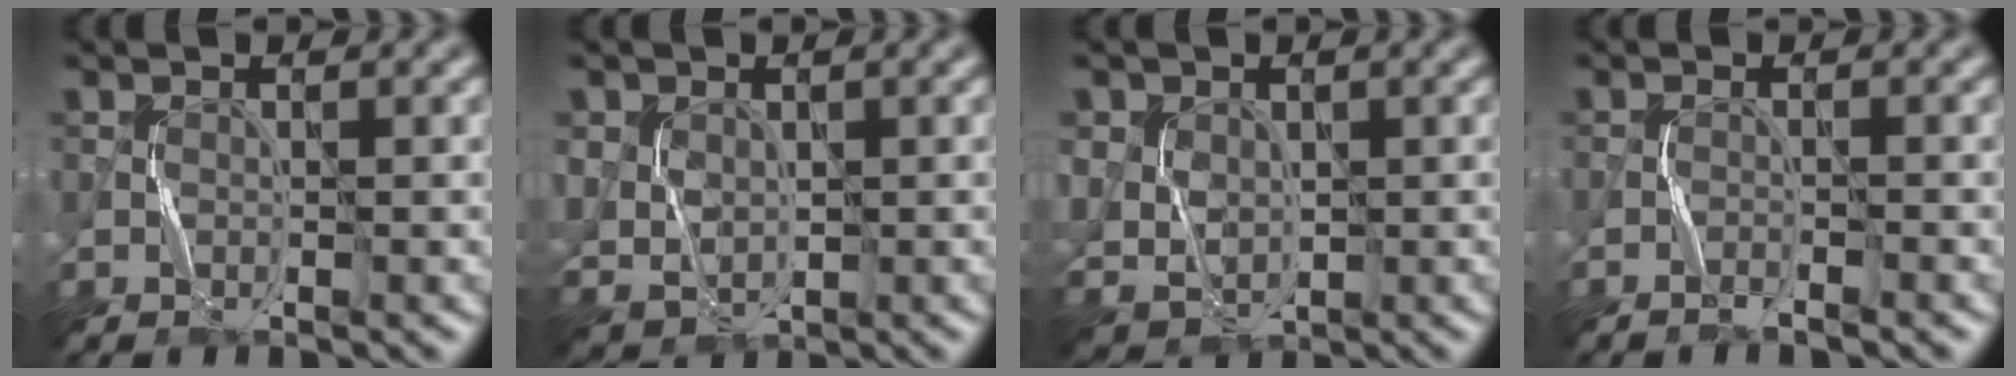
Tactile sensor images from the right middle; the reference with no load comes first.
{"total": 3.7, "force": [0.9, 3.2, 1.6], "torque": [-0.047, 0.002, 0.020]}
{"total": 5.1, "force": [1.5, 4.4, 2.1], "torque": [-0.055, 0.010, 0.034]}
{"total": 1.3, "force": [-1.1, -0.4, 0.5], "torque": [-0.018, 0.005, -0.020]}